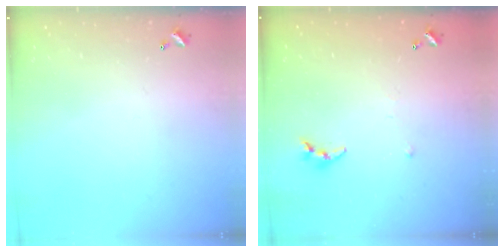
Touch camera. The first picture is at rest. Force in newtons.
{"total": 4.0, "press": 3.9, "slide": 0.5}